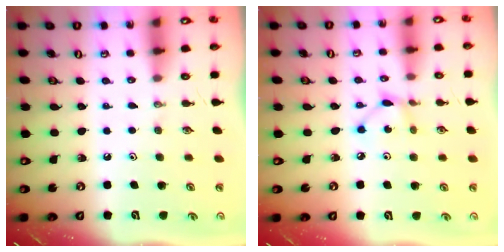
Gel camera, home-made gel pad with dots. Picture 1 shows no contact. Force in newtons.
{"total": 3.6, "press": 3.6, "slide": 0.1}